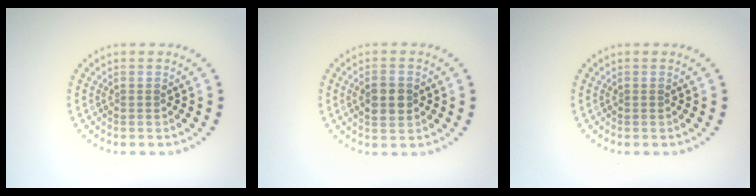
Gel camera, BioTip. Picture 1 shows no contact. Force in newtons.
{"total": 2.8, "press": 2.8, "slide": 0.1}
{"total": 0.0}